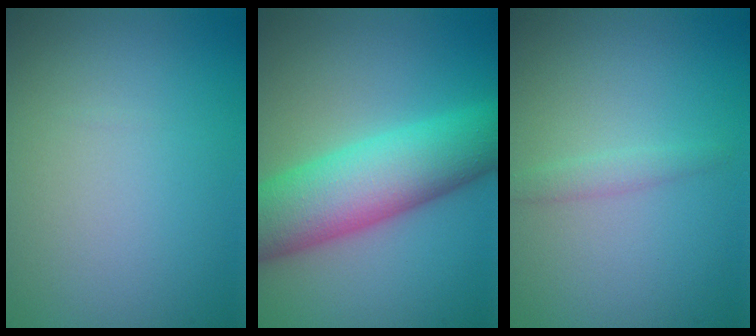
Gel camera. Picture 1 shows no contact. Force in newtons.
{"total": 9.5, "press": 9.5, "slide": 0.2}
{"total": 1.0, "press": 1.0, "slide": 0.1}